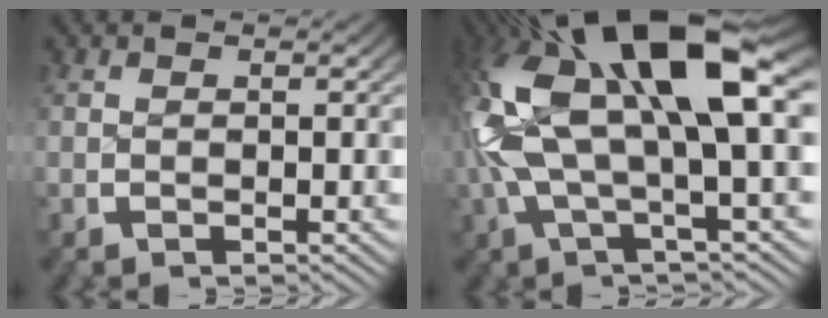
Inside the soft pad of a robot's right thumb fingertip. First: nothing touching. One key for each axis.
{"total": 16.7, "fx": 1.8, "fy": 8.8, "fz": 14.1, "tx": -0.293, "ty": 0.011, "tz": 0.016}